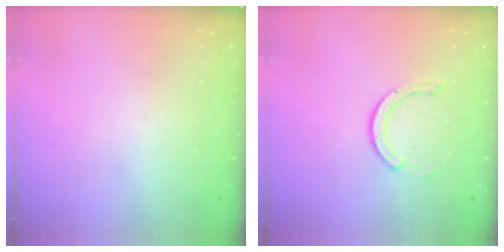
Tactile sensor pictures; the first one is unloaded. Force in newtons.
{"total": 2.8, "press": 2.8, "slide": 0.2}